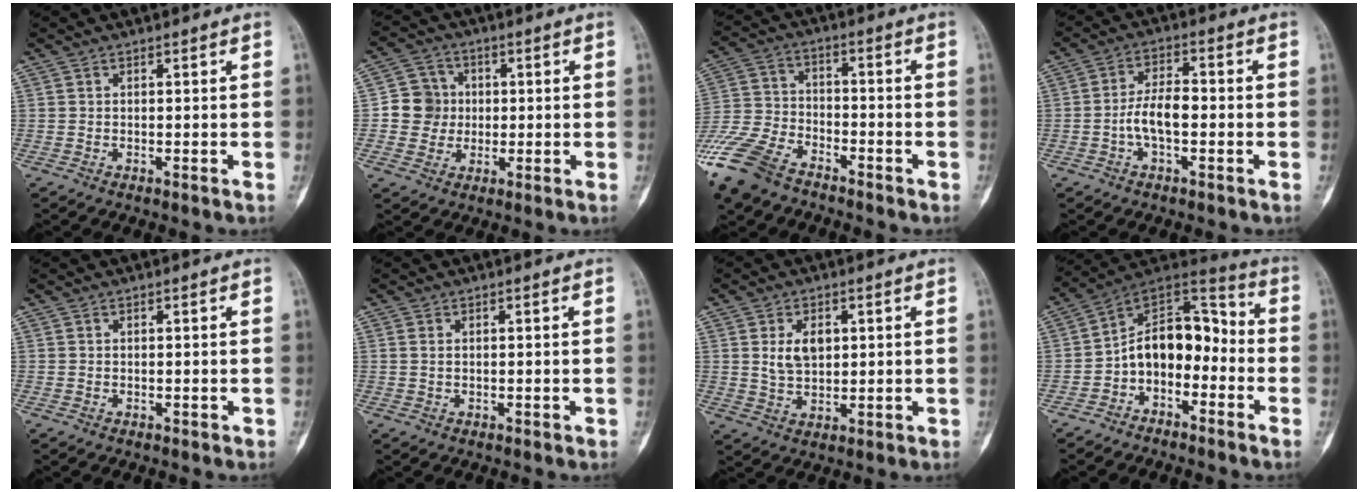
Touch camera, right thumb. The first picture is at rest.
{"total": 7.5, "force": [-0.2, 7.2, 2.0], "torque": [0.007, 0.012, -0.010]}
{"total": 16.9, "force": [-11.6, 8.9, 8.6], "torque": [-0.197, 0.024, -0.221]}
{"total": 6.7, "force": [-1.6, 3.2, 5.7], "torque": [-0.102, 0.024, -0.035]}
{"total": 0.0}
{"total": 1.0, "force": [0.1, 0.8, 0.6], "torque": [-0.012, 0.000, 0.002]}
{"total": 6.2, "force": [1.4, 4.2, 4.3], "torque": [-0.054, -0.007, 0.030]}
{"total": 13.3, "force": [-3.5, 8.7, 9.4], "torque": [-0.114, 0.081, -0.073]}